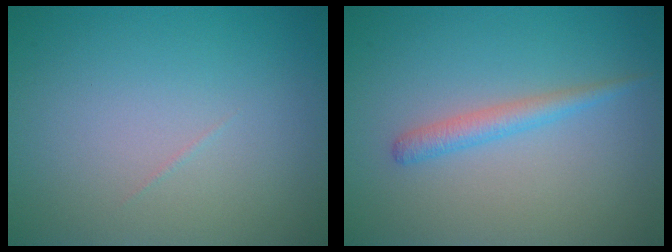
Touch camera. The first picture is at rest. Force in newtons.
{"total": 1.9, "press": 1.8, "slide": 0.1}